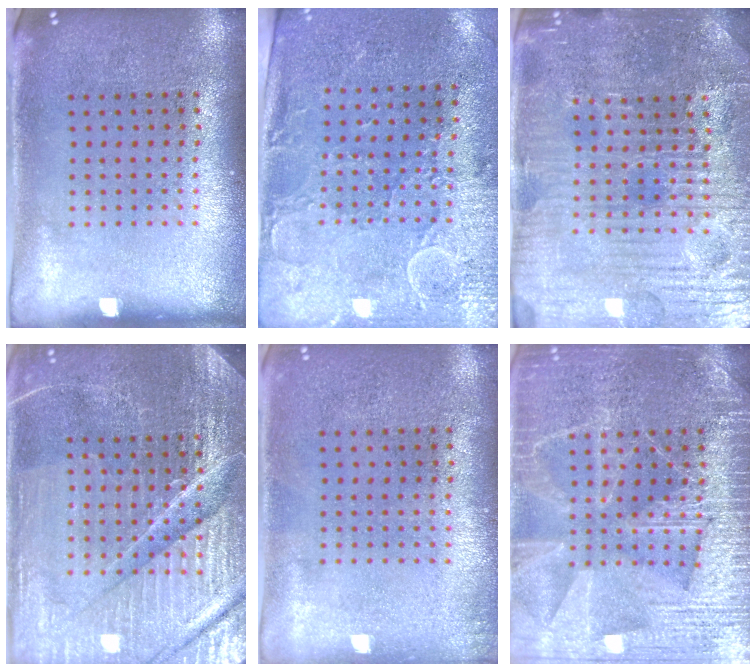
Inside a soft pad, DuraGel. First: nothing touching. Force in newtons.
{"total": 2.9, "press": 2.5, "slide": 1.5}
{"total": 5.2, "press": 5.0, "slide": 1.4}
{"total": 5.7, "press": 5.2, "slide": 2.3}
{"total": 0.5, "press": 0.5, "slide": 0.1}
{"total": 6.5, "press": 6.5, "slide": 0.8}